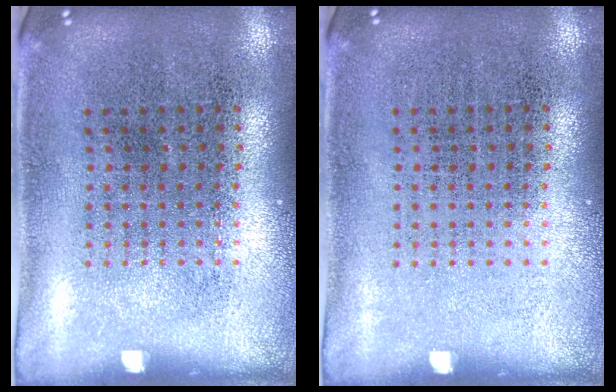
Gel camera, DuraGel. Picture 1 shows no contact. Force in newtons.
{"total": 0.0}